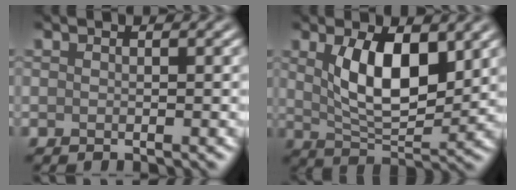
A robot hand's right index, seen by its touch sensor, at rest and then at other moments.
{"total": 7.0, "force": [2.1, 3.2, 5.9], "torque": [-0.109, -0.007, 0.043]}